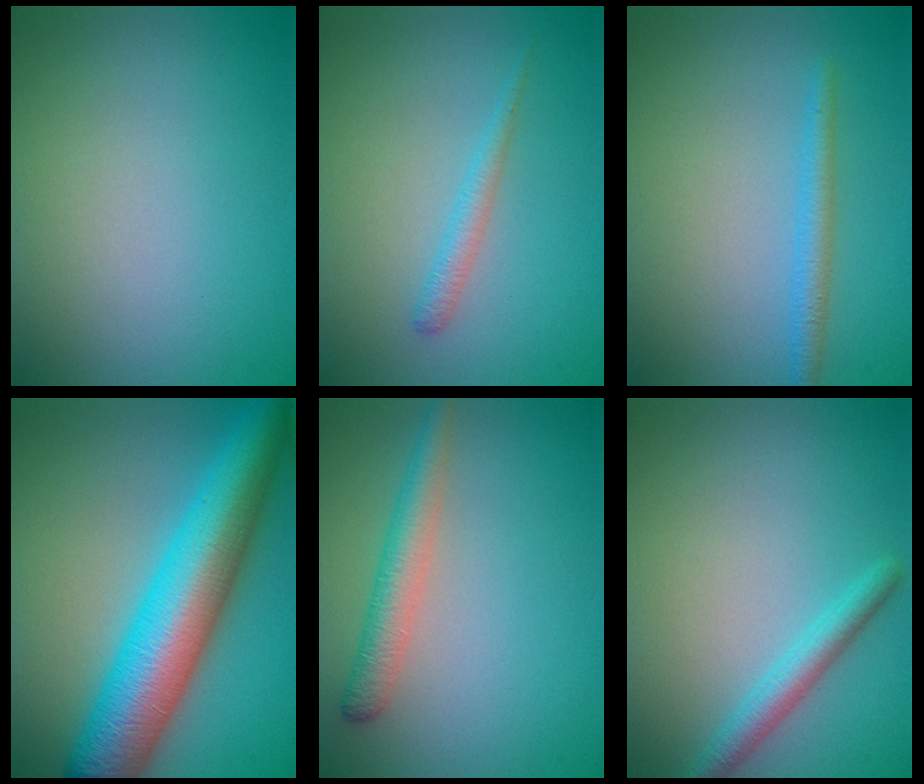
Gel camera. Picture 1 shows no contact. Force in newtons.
{"total": 1.4, "press": 1.4, "slide": 0.1}
{"total": 1.9, "press": 1.9, "slide": 0.2}
{"total": 11.6, "press": 11.6, "slide": 0.1}
{"total": 3.1, "press": 3.1, "slide": 0.1}
{"total": 2.3, "press": 2.3, "slide": 0.1}